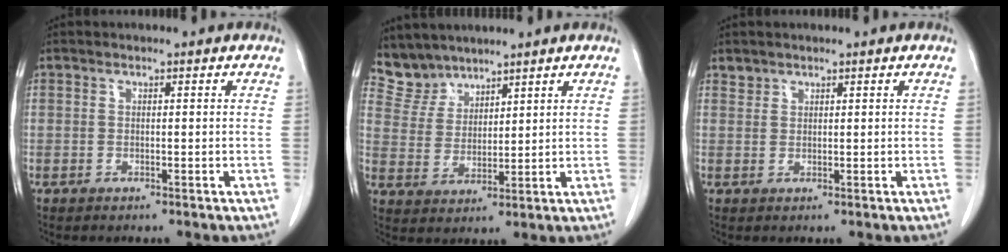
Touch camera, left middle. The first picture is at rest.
{"total": 5.2, "force": [4.9, 1.8, -0.3], "torque": [-0.001, 0.007, 0.111]}
{"total": 1.1, "force": [0.9, 0.5, -0.1], "torque": [0.007, 0.002, 0.016]}